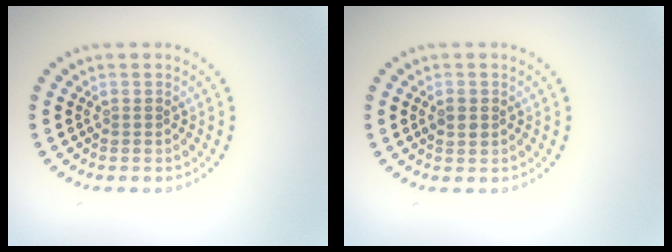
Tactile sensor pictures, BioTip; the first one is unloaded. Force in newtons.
{"total": 0.9, "press": 0.9, "slide": 0.0}